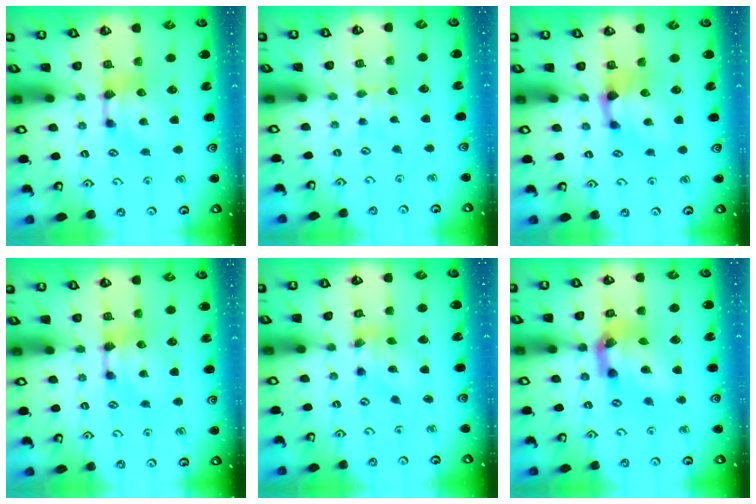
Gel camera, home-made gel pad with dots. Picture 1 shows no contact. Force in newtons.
{"total": 2.4, "press": 2.4, "slide": 0.4}
{"total": 1.0, "press": 0.3, "slide": 1.0}
{"total": 0.0}
{"total": 3.8, "press": 3.5, "slide": 1.6}
{"total": 8.2, "press": 7.9, "slide": 2.3}